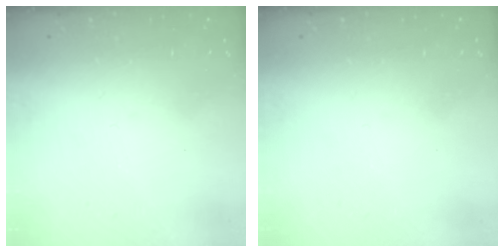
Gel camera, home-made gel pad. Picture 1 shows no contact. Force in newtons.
{"total": 0.0}